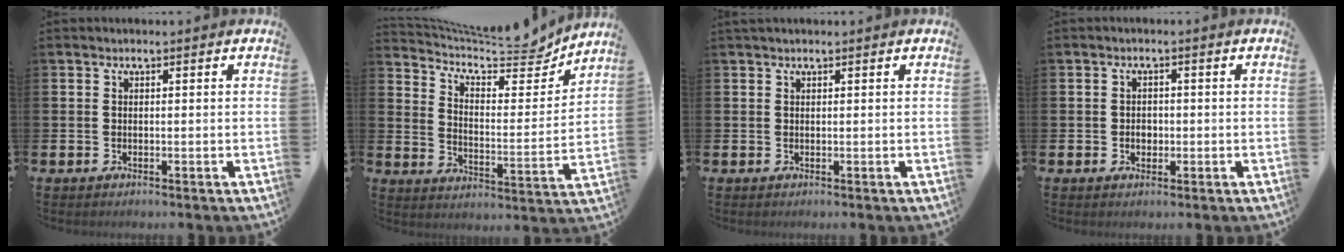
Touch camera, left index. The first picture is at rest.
{"total": 8.4, "force": [7.8, 1.7, 2.5], "torque": [-0.065, -0.068, 0.131]}
{"total": 0.6, "force": [0.6, 0.1, 0.2], "torque": [0.001, 0.000, 0.009]}
{"total": 1.7, "force": [-0.2, 1.4, 0.9], "torque": [-0.005, 0.003, -0.010]}